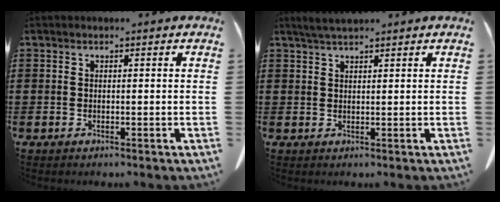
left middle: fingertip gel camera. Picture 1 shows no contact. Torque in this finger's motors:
{"motor_torque": [0.06, 0.06, 0.02, 0.01]}